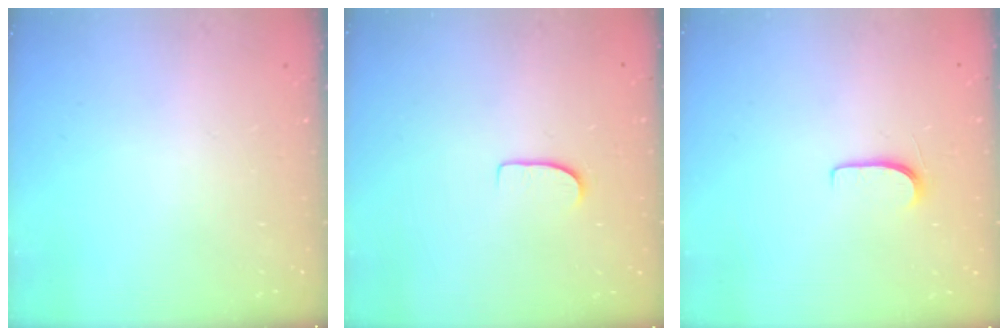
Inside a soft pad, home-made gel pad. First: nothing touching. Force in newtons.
{"total": 6.1, "press": 6.1, "slide": 0.5}
{"total": 5.1, "press": 5.1, "slide": 0.6}